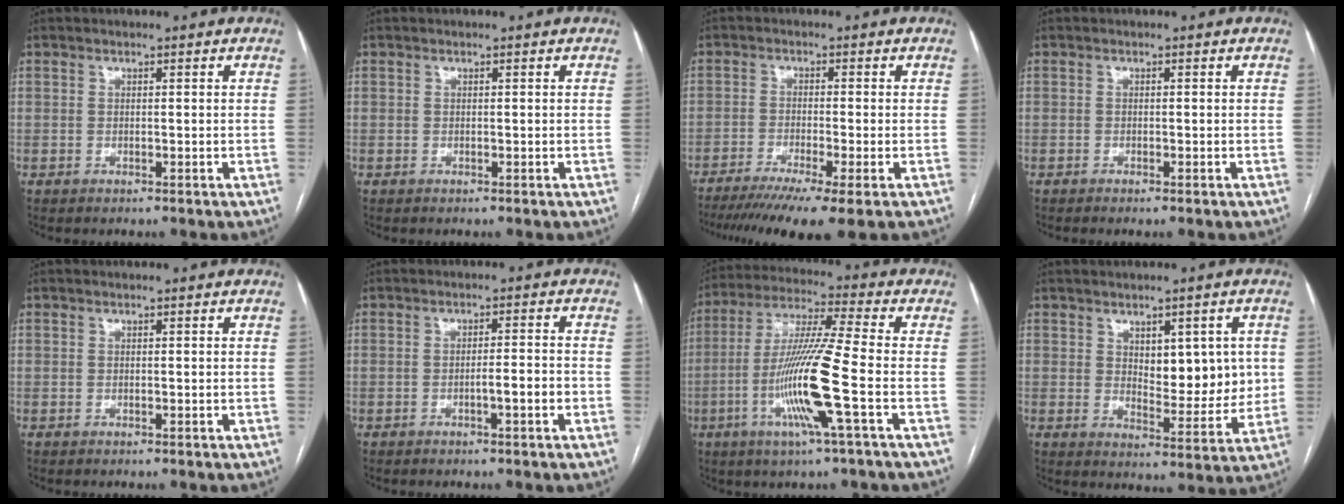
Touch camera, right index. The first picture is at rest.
{"total": 0.0}
{"total": 12.4, "force": [-9.2, -0.3, 8.4], "torque": [-0.128, -0.029, -0.144]}
{"total": 0.9, "force": [-0.6, -0.1, 0.6], "torque": [-0.014, -0.001, -0.010]}
{"total": 0.0}
{"total": 3.2, "force": [-1.2, 0.2, 3.0], "torque": [-0.042, 0.006, -0.018]}
{"total": 14.1, "force": [-4.0, -1.0, 13.4], "torque": [-0.269, -0.010, -0.082]}
{"total": 9.0, "force": [1.7, 3.9, 7.9], "torque": [-0.104, 0.003, 0.034]}